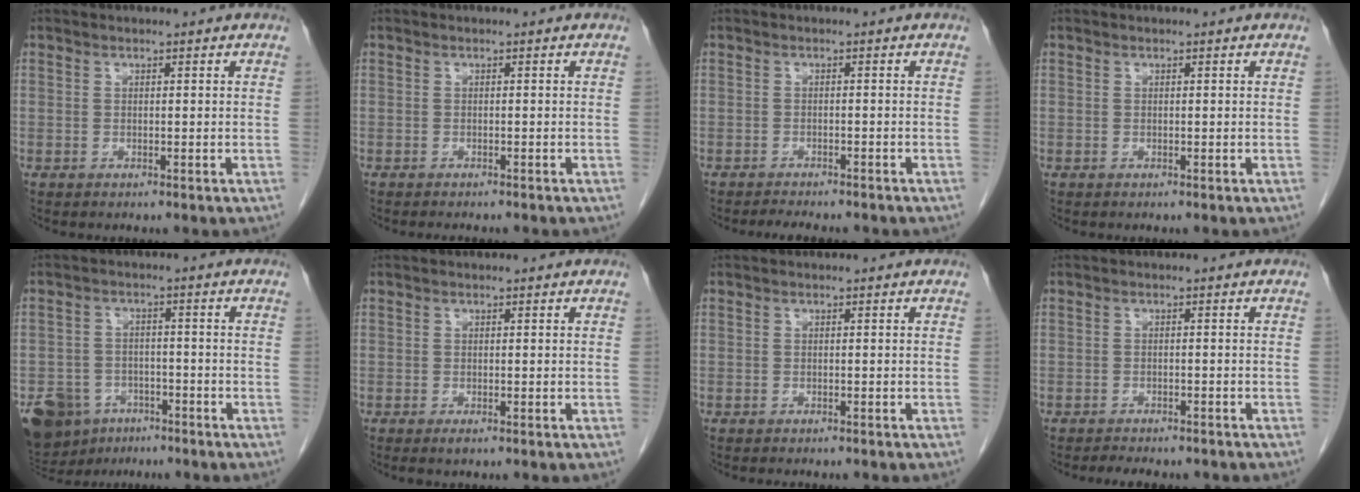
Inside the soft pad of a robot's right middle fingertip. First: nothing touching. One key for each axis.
{"total": 3.8, "fx": -3.4, "fy": 0.7, "fz": 1.6, "tx": -0.017, "ty": -0.004, "tz": -0.041}
{"total": 5.5, "fx": -4.9, "fy": 1.0, "fz": 2.1, "tx": -0.027, "ty": -0.005, "tz": -0.068}
{"total": 0.0}
{"total": 11.1, "fx": -6.9, "fy": 7.6, "fz": 4.3, "tx": -0.098, "ty": 0.002, "tz": -0.107}
{"total": 0.7, "fx": -0.5, "fy": 0.1, "fz": 0.5, "tx": -0.010, "ty": -0.002, "tz": -0.006}
{"total": 2.7, "fx": -2.4, "fy": 0.6, "fz": 1.1, "tx": -0.016, "ty": -0.004, "tz": -0.025}
{"total": 6.4, "fx": -5.7, "fy": 1.7, "fz": 2.3, "tx": -0.033, "ty": 0.000, "tz": -0.072}